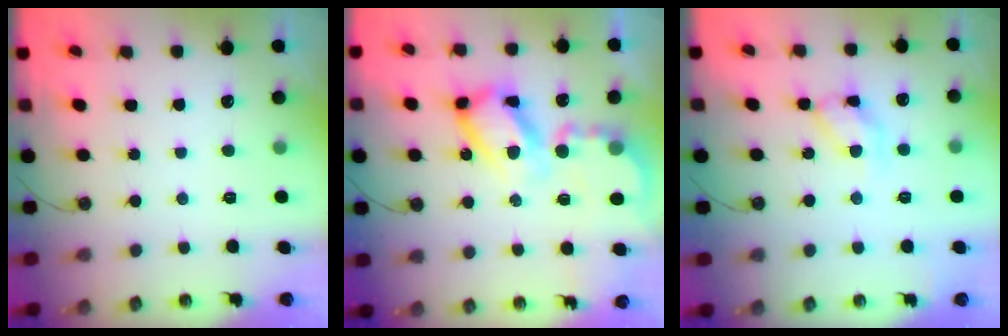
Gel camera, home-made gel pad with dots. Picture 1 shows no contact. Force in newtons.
{"total": 18.7, "press": 18.6, "slide": 1.7}
{"total": 10.6, "press": 10.5, "slide": 0.9}